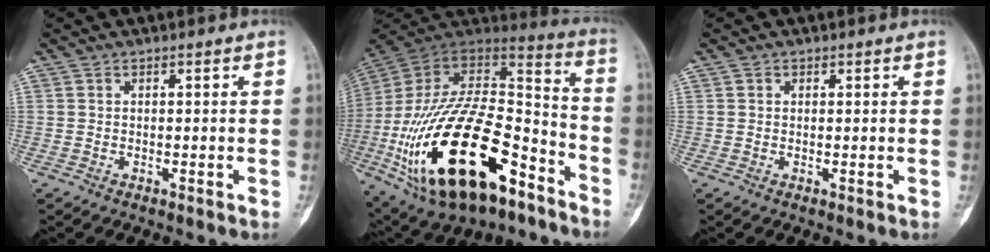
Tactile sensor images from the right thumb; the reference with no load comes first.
{"total": 35.4, "force": [-15.2, 16.9, 27.1], "torque": [-0.540, 0.045, -0.246]}
{"total": 0.5, "force": [0.2, 0.5, 0.1], "torque": [0.002, 0.001, 0.003]}